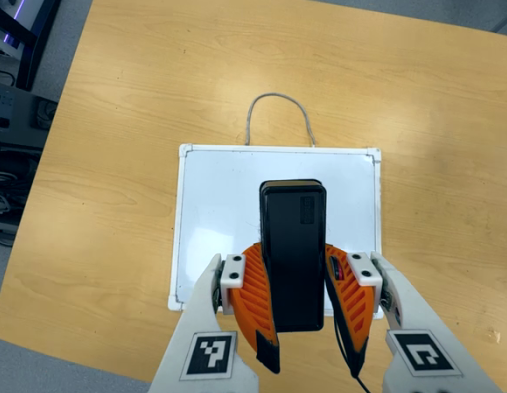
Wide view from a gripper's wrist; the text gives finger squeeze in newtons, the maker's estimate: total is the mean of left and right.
{"total": 7.8, "left": 7.0, "right": 8.7}